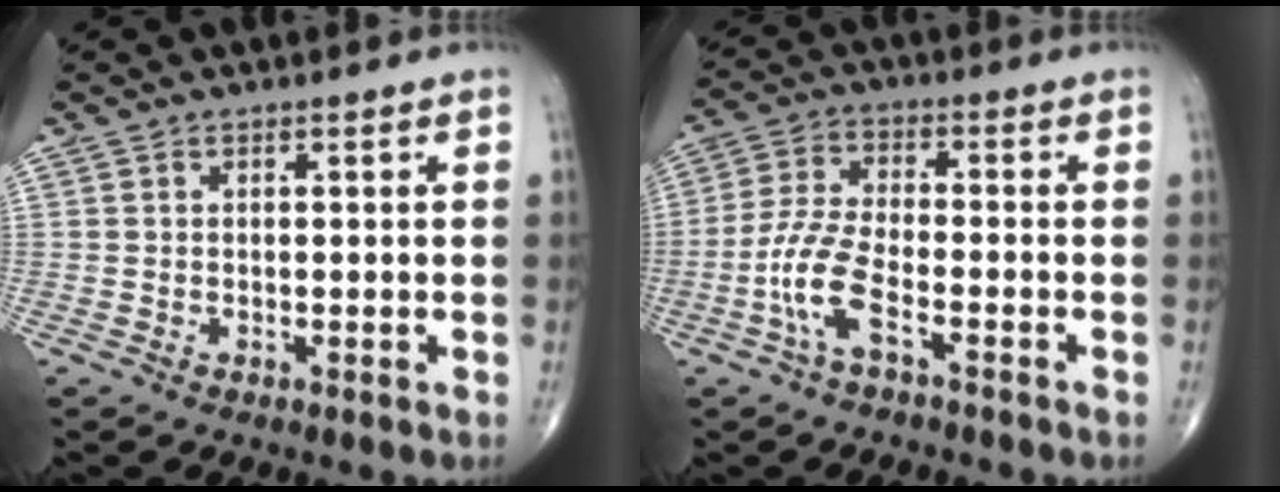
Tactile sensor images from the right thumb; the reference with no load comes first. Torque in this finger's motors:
{"motor_torque": [0.10, 0.04, 0.32, 0.32, 0.19]}